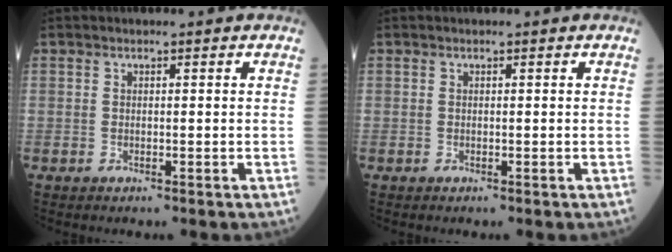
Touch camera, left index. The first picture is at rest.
{"total": 0.0}